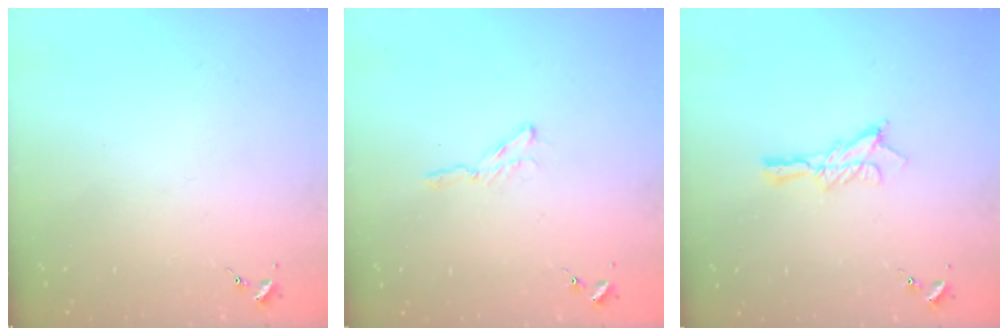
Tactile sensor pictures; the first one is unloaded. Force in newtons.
{"total": 2.9, "press": 2.9, "slide": 0.3}
{"total": 9.5, "press": 9.5, "slide": 0.4}